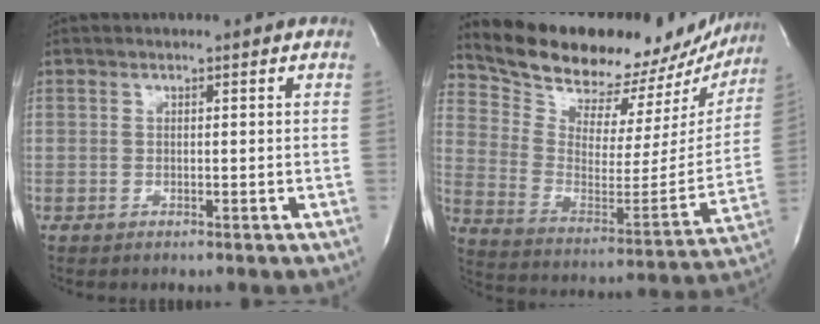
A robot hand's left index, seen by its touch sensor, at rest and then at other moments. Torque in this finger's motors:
{"motor_torque": [1.07, -1.06, 0.31, 0.08]}